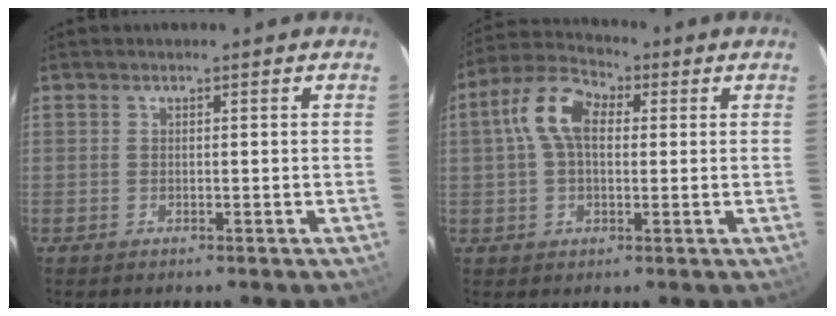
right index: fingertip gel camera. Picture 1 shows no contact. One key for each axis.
{"total": 9.7, "fx": 1.7, "fy": 6.0, "fz": 7.5, "tx": -0.153, "ty": 0.031, "tz": 0.025}